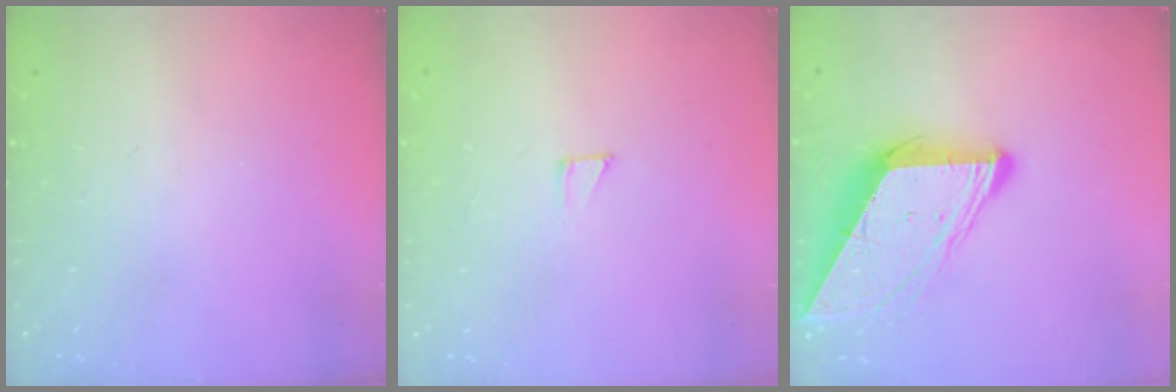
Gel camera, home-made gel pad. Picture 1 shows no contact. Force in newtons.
{"total": 1.9, "press": 1.9, "slide": 0.1}
{"total": 10.3, "press": 10.3, "slide": 0.9}